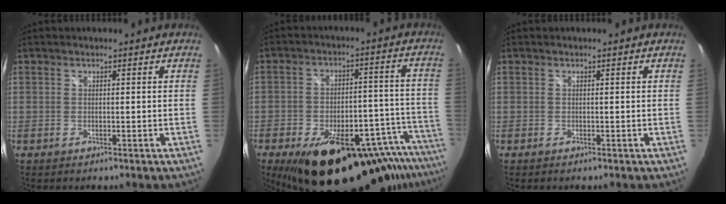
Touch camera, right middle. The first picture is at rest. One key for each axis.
{"total": 30.2, "fx": -21.5, "fy": 11.4, "fz": 17.7, "tx": -0.248, "ty": -0.012, "tz": -0.277}
{"total": 0.0}